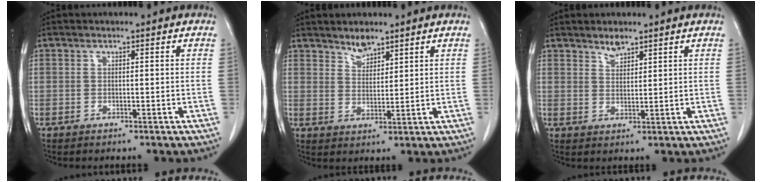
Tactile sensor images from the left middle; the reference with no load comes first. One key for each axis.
{"total": 3.2, "fx": 2.8, "fy": 1.1, "fz": 1.1, "tx": -0.020, "ty": -0.003, "tz": 0.053}
{"total": 2.3, "fx": 2.0, "fy": 0.7, "fz": 0.8, "tx": -0.016, "ty": -0.003, "tz": 0.038}